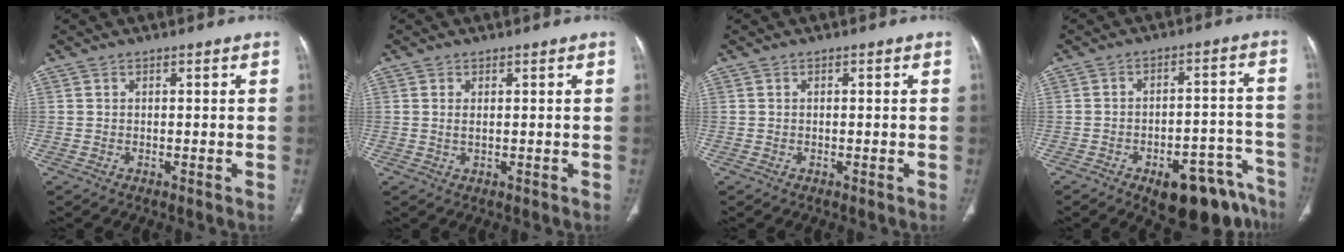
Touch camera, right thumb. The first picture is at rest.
{"total": 0.9, "force": [0.2, 0.4, 0.7], "torque": [-0.018, 0.002, 0.007]}
{"total": 0.0}
{"total": 19.8, "force": [-12.6, 8.4, 12.7], "torque": [-0.073, 0.098, -0.165]}